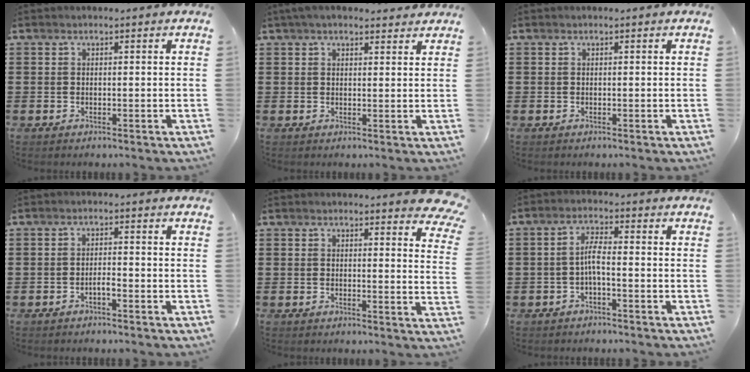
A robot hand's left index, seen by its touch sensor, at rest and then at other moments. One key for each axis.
{"total": 3.0, "fx": 2.6, "fy": 0.9, "fz": 1.3, "tx": -0.032, "ty": 0.003, "tz": 0.048}
{"total": 0.0}
{"total": 1.5, "fx": -0.9, "fy": 0.3, "fz": 1.2, "tx": -0.023, "ty": -0.001, "tz": -0.015}
{"total": 3.8, "fx": 3.5, "fy": 0.4, "fz": 1.4, "tx": -0.016, "ty": -0.020, "tz": 0.060}
{"total": 3.4, "fx": -1.0, "fy": 1.1, "fz": 3.1, "tx": -0.065, "ty": 0.007, "tz": -0.023}